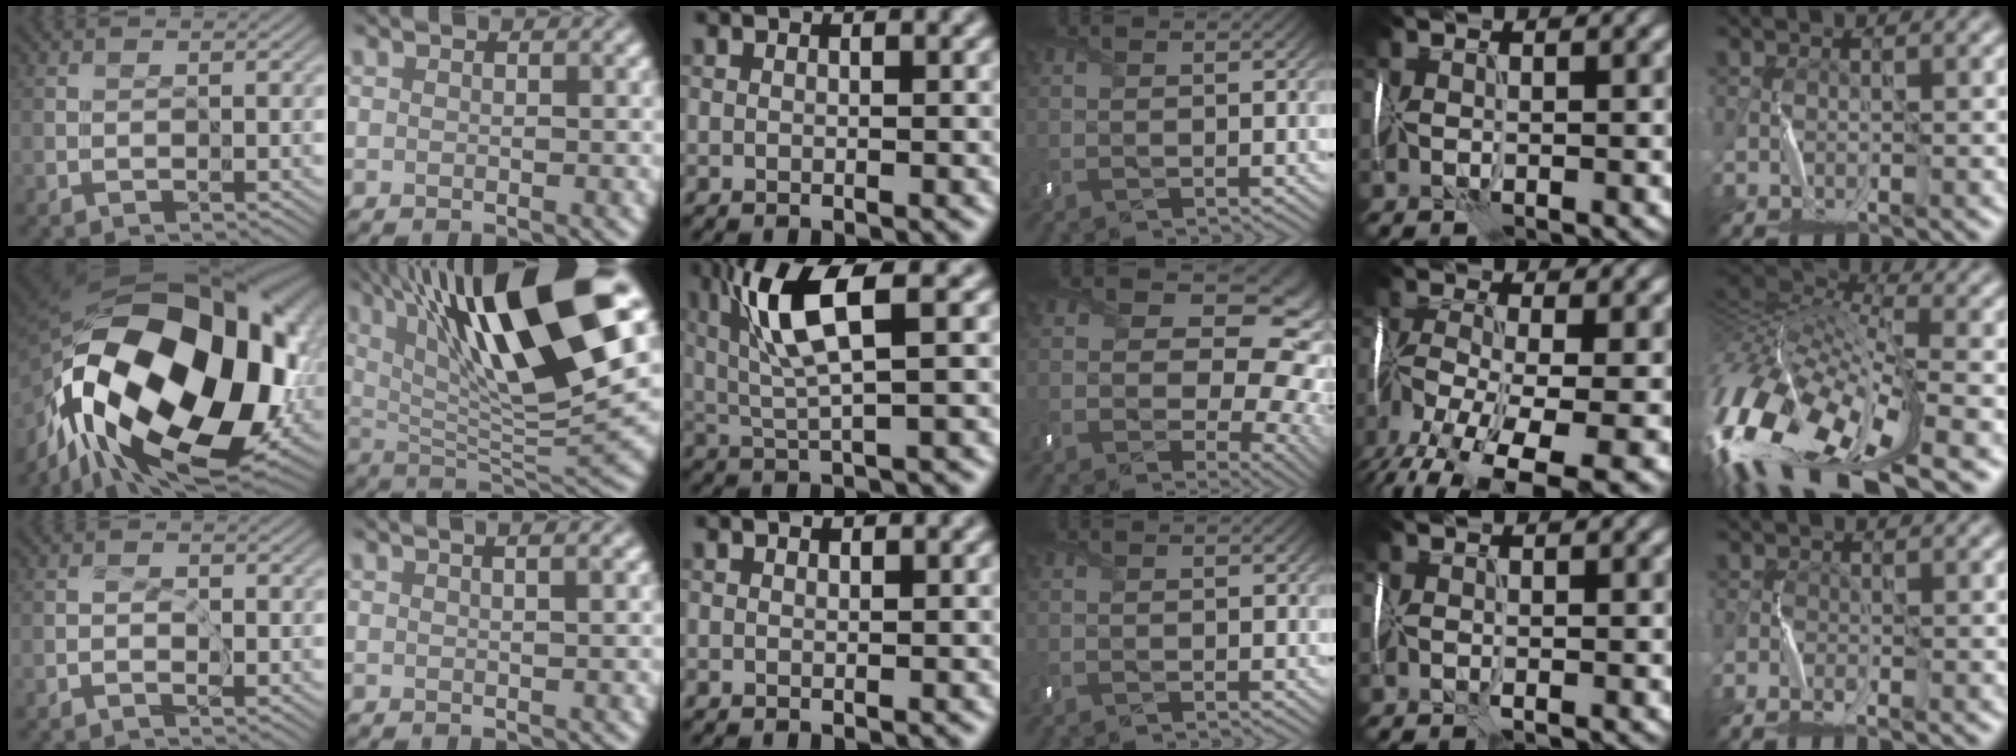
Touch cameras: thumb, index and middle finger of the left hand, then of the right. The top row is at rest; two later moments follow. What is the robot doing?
{"motion": "wrap", "object": "ribbon"}